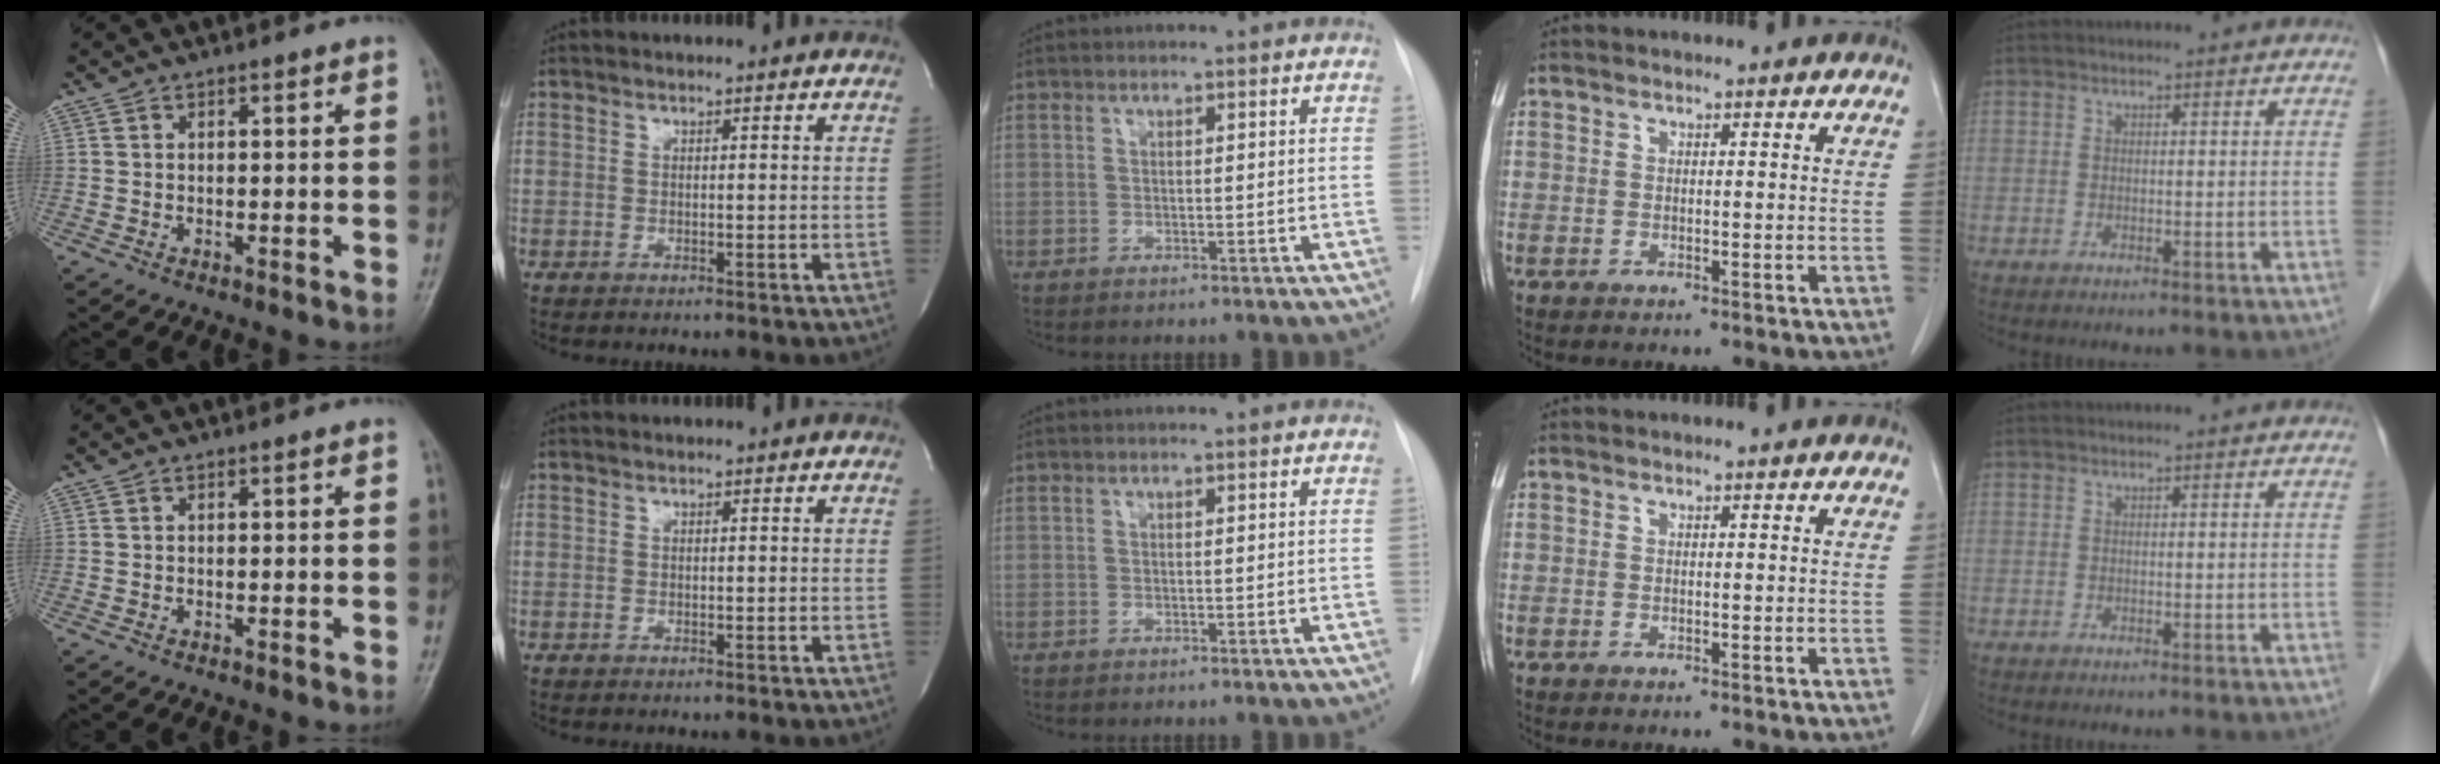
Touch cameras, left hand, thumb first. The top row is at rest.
{}